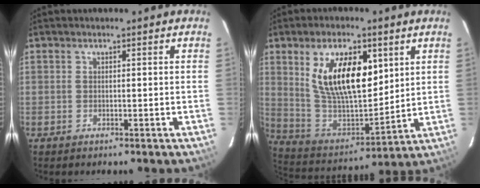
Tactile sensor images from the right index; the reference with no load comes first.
{"total": 18.2, "force": [6.7, 8.6, 14.5], "torque": [-0.264, 0.001, 0.137]}